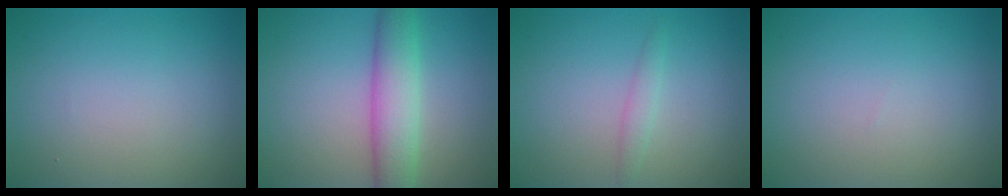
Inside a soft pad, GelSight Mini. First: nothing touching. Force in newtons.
{"total": 5.0, "press": 5.0, "slide": 0.2}
{"total": 1.2, "press": 1.2, "slide": 0.1}
{"total": 0.0}